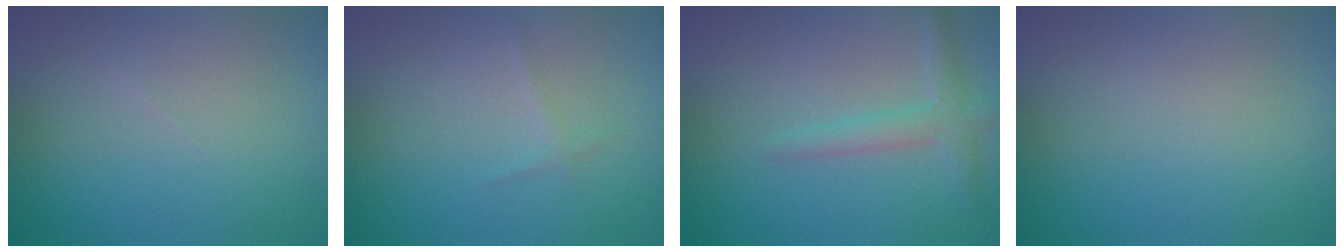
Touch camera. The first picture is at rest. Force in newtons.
{"total": 0.6, "press": 0.6, "slide": 0.1}
{"total": 2.2, "press": 2.2, "slide": 0.1}
{"total": 0.0}